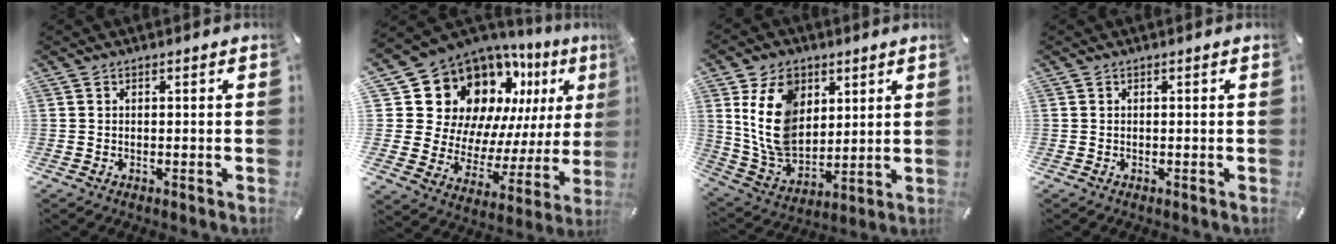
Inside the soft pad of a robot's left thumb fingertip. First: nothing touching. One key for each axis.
{"total": 18.6, "fx": 11.0, "fy": 13.2, "fz": 7.2, "tx": -0.114, "ty": -0.107, "tz": 0.224}
{"total": 14.7, "fx": 5.1, "fy": 10.8, "fz": 8.5, "tx": -0.179, "ty": -0.016, "tz": 0.096}
{"total": 0.0}